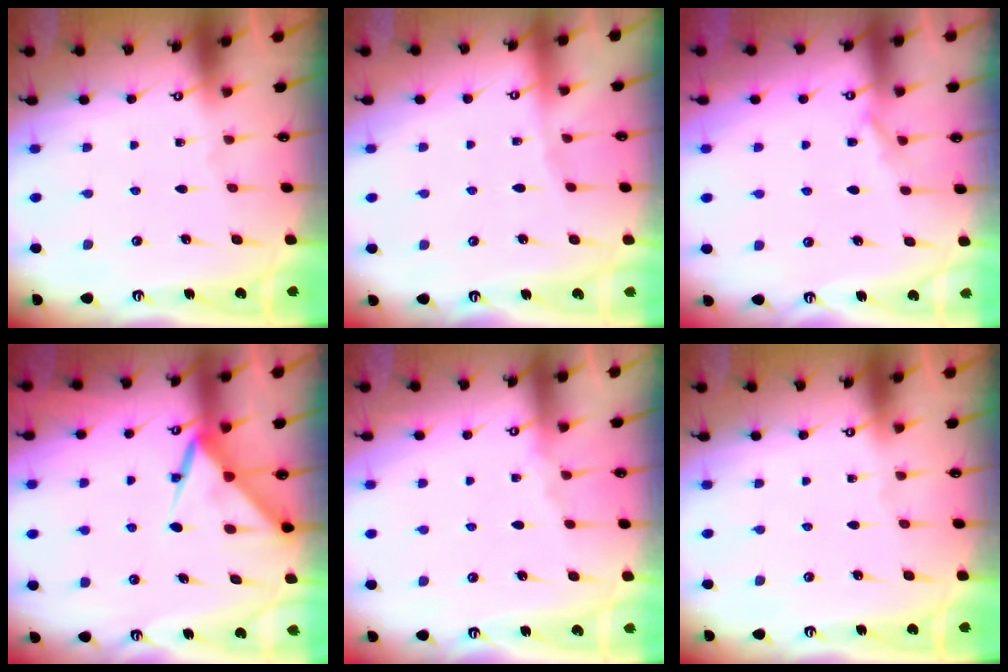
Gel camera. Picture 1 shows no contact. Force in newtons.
{"total": 3.0, "press": 2.9, "slide": 0.6}
{"total": 5.5, "press": 5.4, "slide": 0.7}
{"total": 7.3, "press": 7.3, "slide": 0.7}
{"total": 3.8, "press": 3.8, "slide": 0.7}
{"total": 0.0}